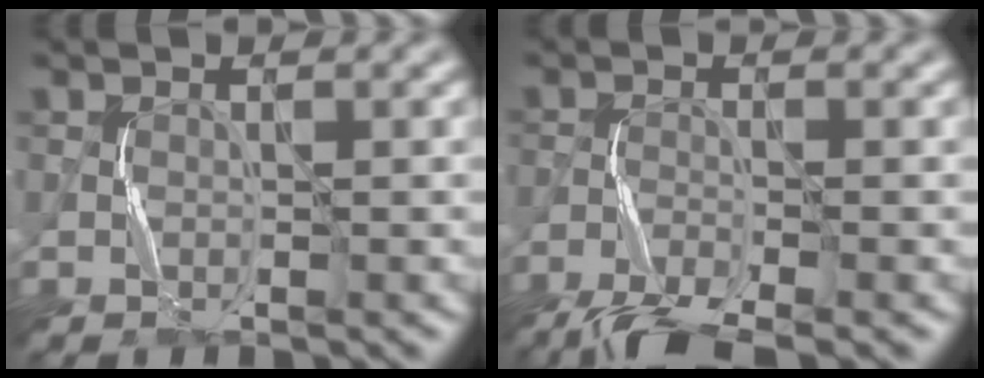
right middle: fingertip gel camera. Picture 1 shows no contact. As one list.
[{"total": 5.6, "force": [-4.9, 0.4, 2.7], "torque": [-0.053, -0.021, -0.100]}]